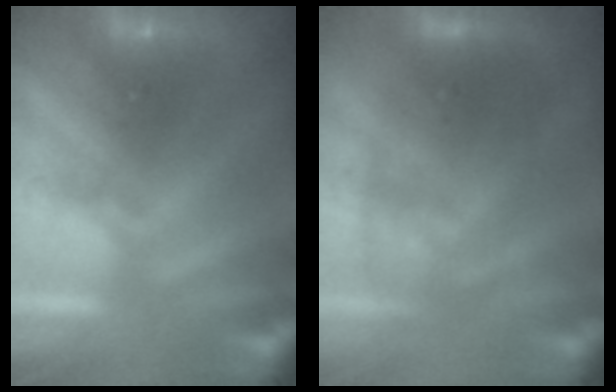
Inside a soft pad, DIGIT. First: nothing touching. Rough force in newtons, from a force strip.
{"total": 3.4}